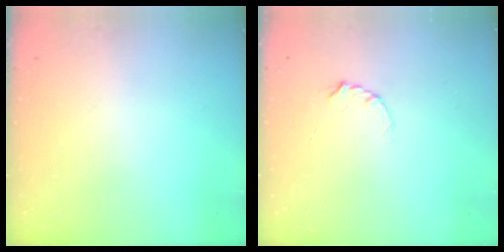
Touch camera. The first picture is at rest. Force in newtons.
{"total": 2.9, "press": 2.9, "slide": 0.3}